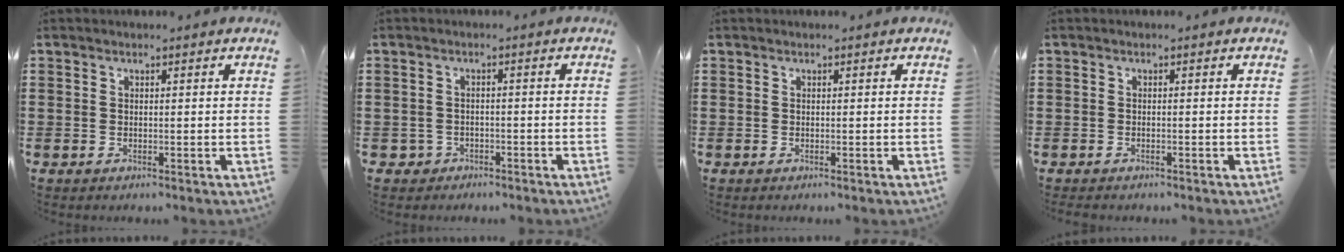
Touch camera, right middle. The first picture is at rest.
{"total": 1.4, "force": [-1.1, 0.9, 0.0], "torque": [-0.005, 0.001, -0.026]}
{"total": 0.0}
{"total": 0.8, "force": [-0.7, 0.2, 0.1], "torque": [-0.003, 0.000, -0.016]}